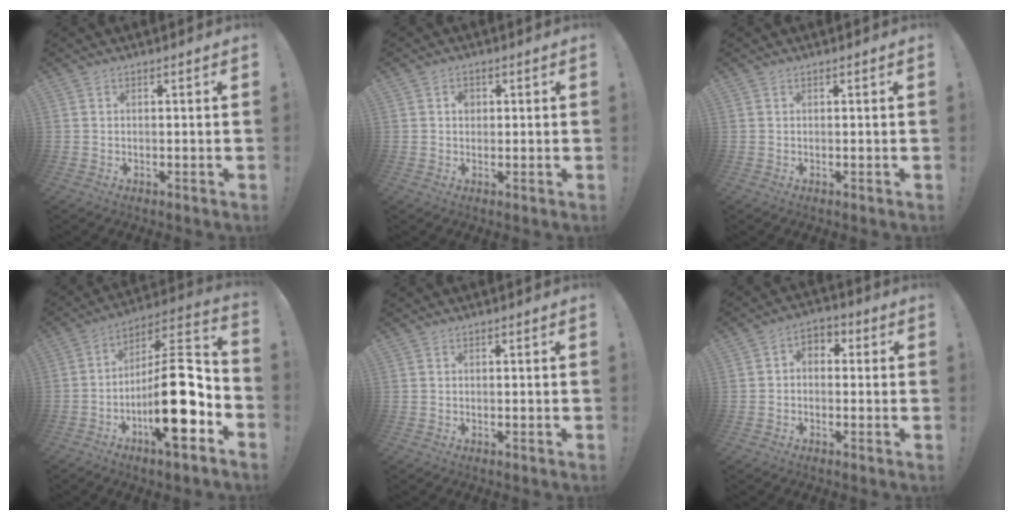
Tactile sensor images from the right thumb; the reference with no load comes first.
{"total": 2.0, "force": [0.2, 1.7, 1.1], "torque": [-0.010, 0.001, 0.000]}
{"total": 0.0}
{"total": 21.4, "force": [-5.6, 7.0, 19.5], "torque": [-0.310, 0.030, -0.090]}
{"total": 0.0}
{"total": 3.9, "force": [-1.5, 3.0, 1.9], "torque": [-0.031, 0.017, -0.025]}